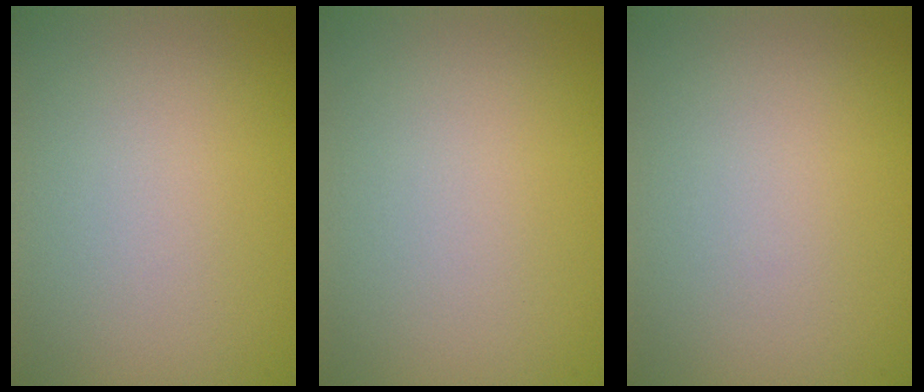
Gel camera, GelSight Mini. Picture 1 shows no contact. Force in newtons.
{"total": 0.0}
{"total": 0.0}